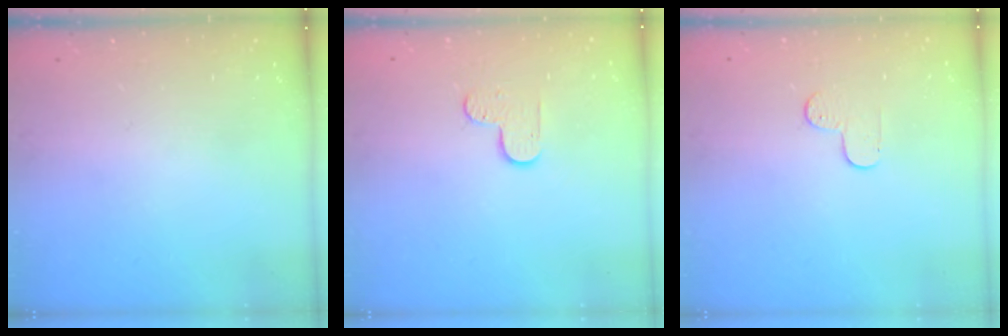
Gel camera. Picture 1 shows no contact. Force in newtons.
{"total": 5.5, "press": 5.5, "slide": 0.4}
{"total": 5.9, "press": 5.9, "slide": 0.5}